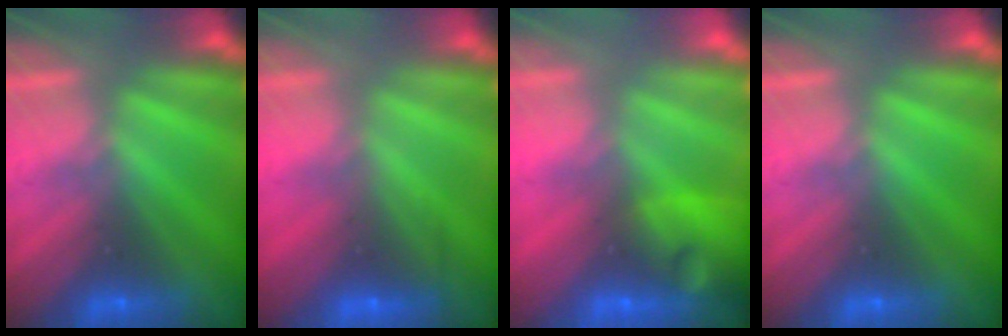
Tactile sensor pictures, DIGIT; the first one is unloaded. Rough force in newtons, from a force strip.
{"total": 2.3}
{"total": 11.6}
{"total": 0.0}